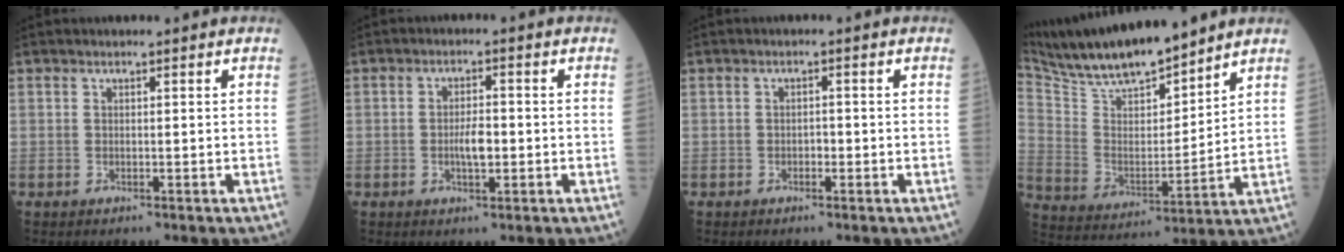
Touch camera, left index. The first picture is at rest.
{"total": 3.2, "force": [-0.8, 1.0, 3.0], "torque": [-0.055, -0.001, -0.015]}
{"total": 0.9, "force": [-0.5, 0.5, 0.5], "torque": [-0.005, 0.000, -0.012]}
{"total": 16.6, "force": [14.6, 2.7, 7.2], "torque": [-0.140, 0.003, 0.268]}